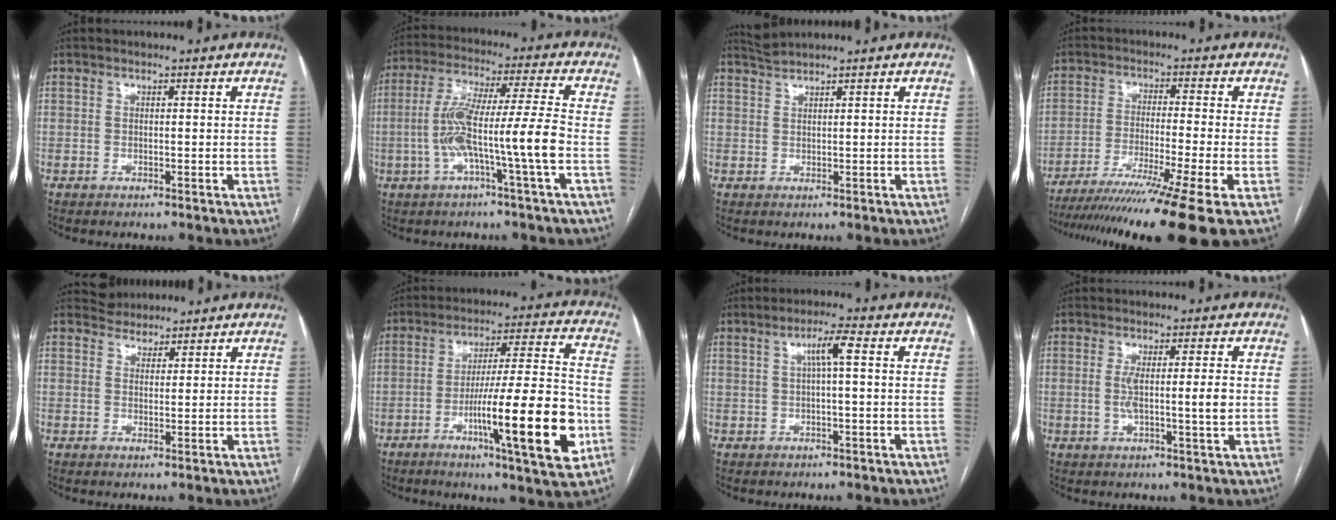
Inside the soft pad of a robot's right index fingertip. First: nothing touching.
{"total": 11.8, "force": [-3.0, -0.7, 11.3], "torque": [-0.226, 0.019, -0.058]}
{"total": 2.0, "force": [1.8, -0.7, 0.0], "torque": [-0.003, 0.007, 0.047]}
{"total": 17.2, "force": [-12.9, -2.6, 11.1], "torque": [-0.154, -0.047, -0.206]}
{"total": 3.1, "force": [2.7, 1.5, -0.4], "torque": [0.008, 0.013, 0.044]}
{"total": 18.7, "force": [-6.3, 0.9, 17.6], "torque": [-0.265, -0.004, -0.094]}
{"total": 3.7, "force": [0.8, 0.1, 3.6], "torque": [-0.065, 0.011, 0.014]}
{"total": 5.2, "force": [-0.1, 0.3, 5.2], "torque": [-0.097, -0.003, -0.002]}